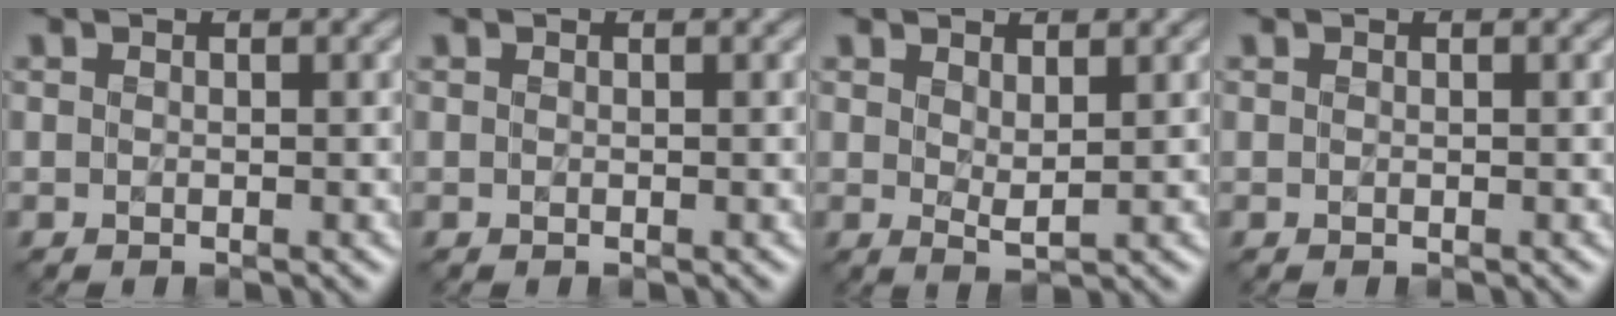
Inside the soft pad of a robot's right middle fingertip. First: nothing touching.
{"total": 0.0}
{"total": 1.2, "force": [0.8, 0.2, 0.9], "torque": [-0.021, -0.004, 0.018]}
{"total": 0.0}